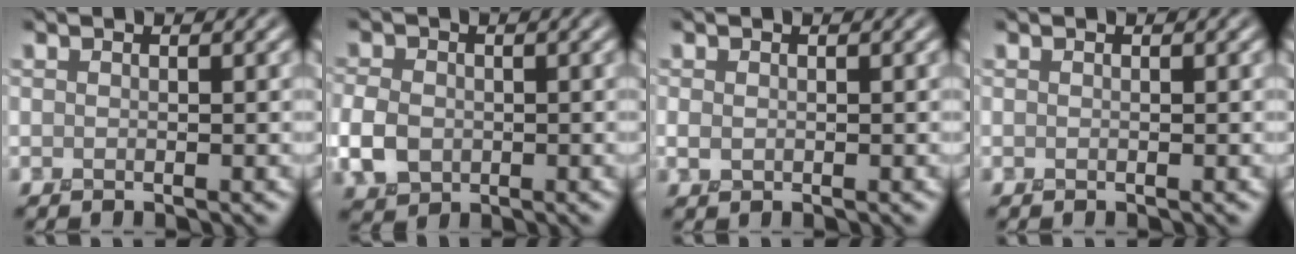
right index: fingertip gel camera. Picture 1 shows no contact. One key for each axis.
{"total": 3.4, "fx": -0.7, "fy": 2.7, "fz": 2.0, "tx": -0.048, "ty": 0.001, "tz": -0.018}
{"total": 0.8, "fx": 0.1, "fy": 0.7, "fz": 0.4, "tx": -0.010, "ty": 0.002, "tz": 0.000}
{"total": 0.0}